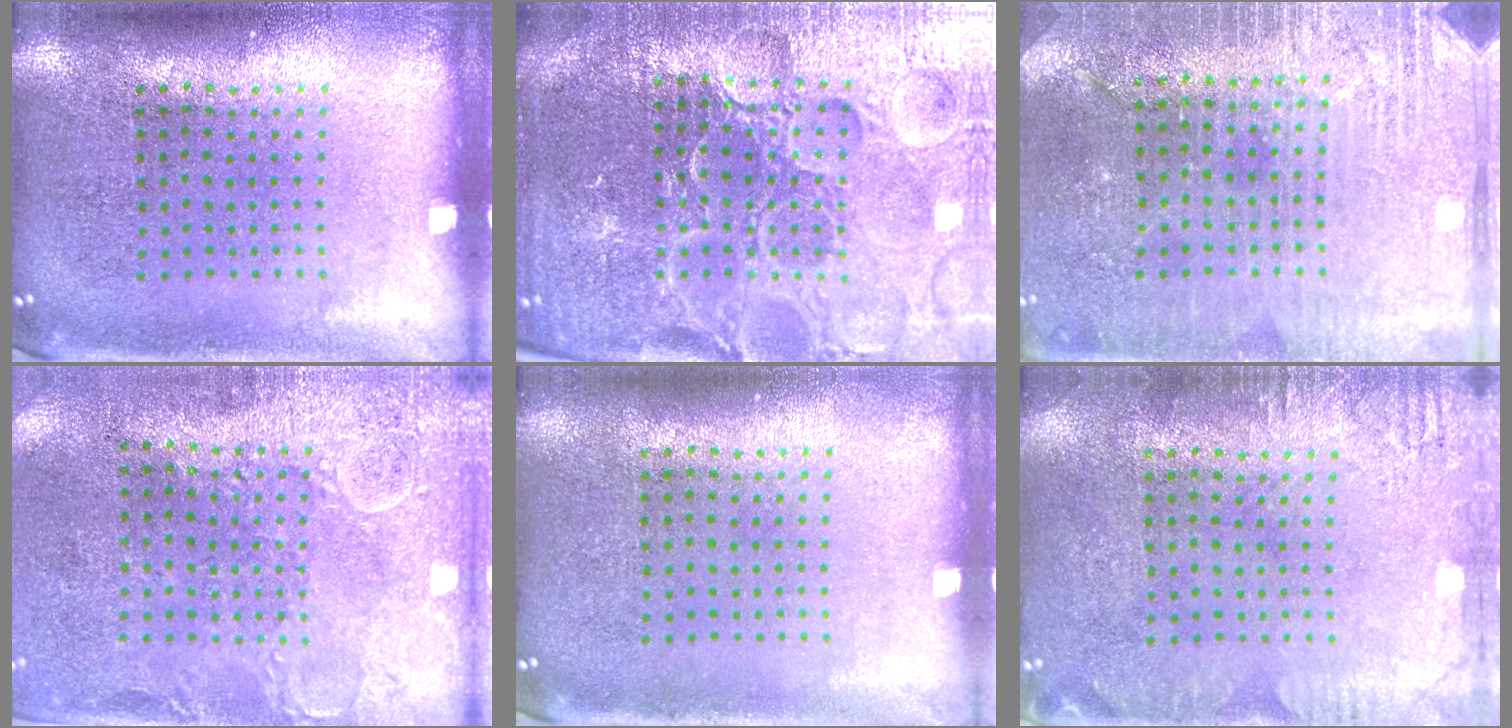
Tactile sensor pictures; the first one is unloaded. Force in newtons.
{"total": 5.6, "press": 5.1, "slide": 2.3}
{"total": 2.8, "press": 2.8, "slide": 0.4}
{"total": 2.9, "press": 2.3, "slide": 1.8}
{"total": 0.0}
{"total": 2.3, "press": 2.3, "slide": 0.2}